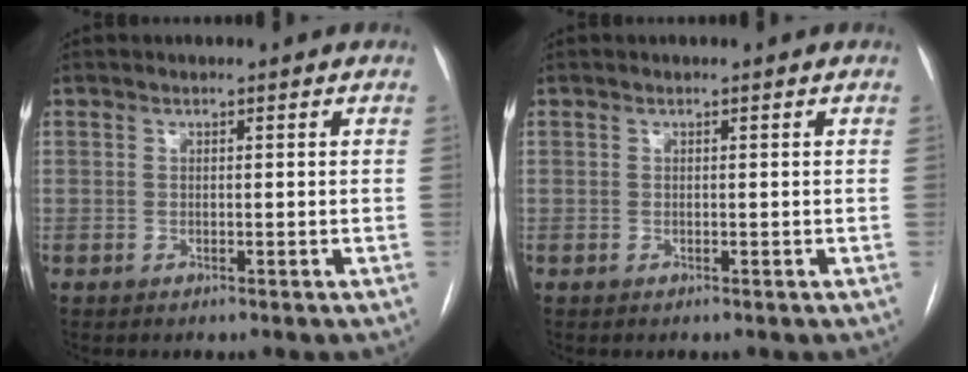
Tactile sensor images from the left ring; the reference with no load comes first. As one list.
[{"total": 0.0}]